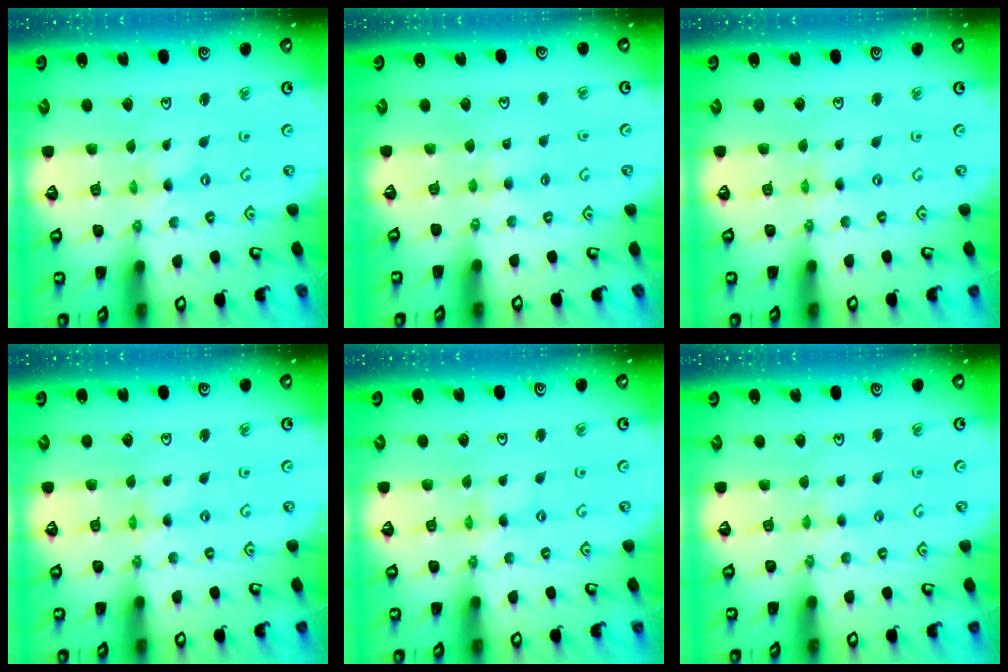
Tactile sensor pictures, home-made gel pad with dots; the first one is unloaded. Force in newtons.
{"total": 3.6, "press": 3.5, "slide": 0.6}
{"total": 0.0}
{"total": 0.0}
{"total": 1.1, "press": 1.1, "slide": 0.2}
{"total": 2.6, "press": 2.6, "slide": 0.5}